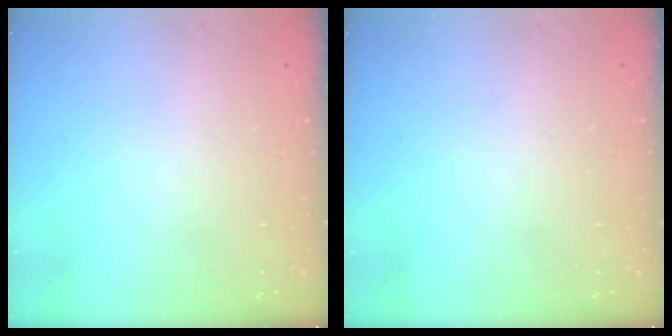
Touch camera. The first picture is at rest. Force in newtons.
{"total": 0.0}